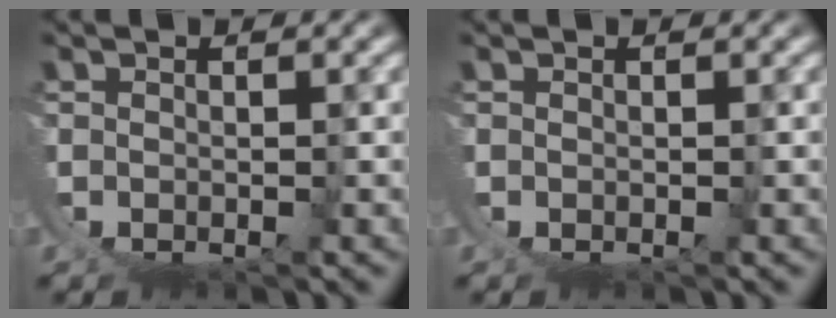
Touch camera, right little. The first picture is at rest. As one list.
[{"total": 0.0}]